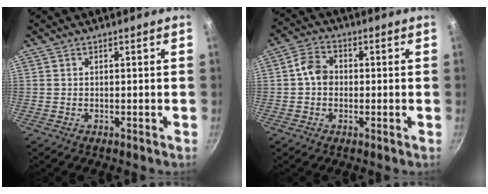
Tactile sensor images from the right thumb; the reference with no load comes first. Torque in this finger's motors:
{"motor_torque": [0.03, 0.01, 0.09, 0.15, 0.01]}